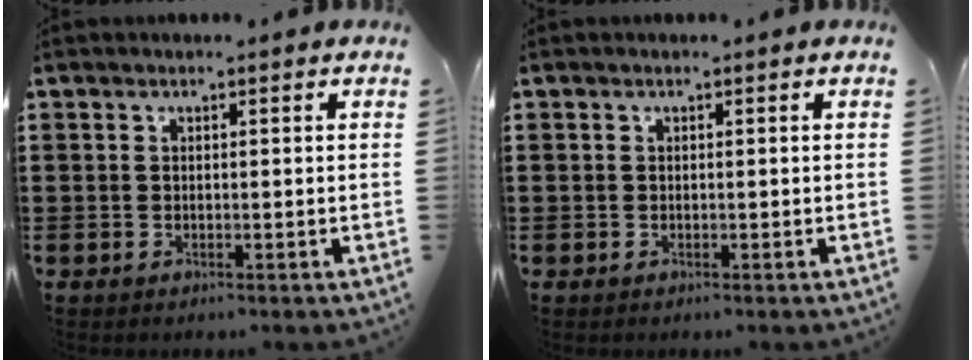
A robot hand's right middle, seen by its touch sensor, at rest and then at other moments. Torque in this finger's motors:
{"motor_torque": [0.02, -0.51, -0.20, -0.02]}